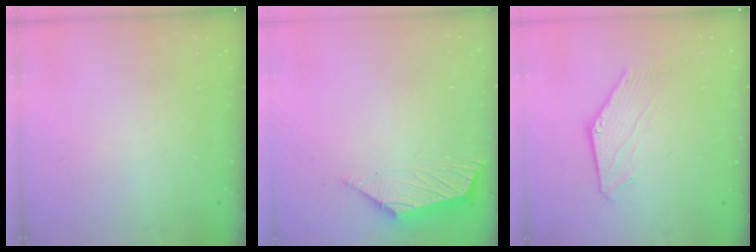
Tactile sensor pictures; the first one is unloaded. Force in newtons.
{"total": 2.9, "press": 2.8, "slide": 0.6}
{"total": 2.3, "press": 2.3, "slide": 0.2}